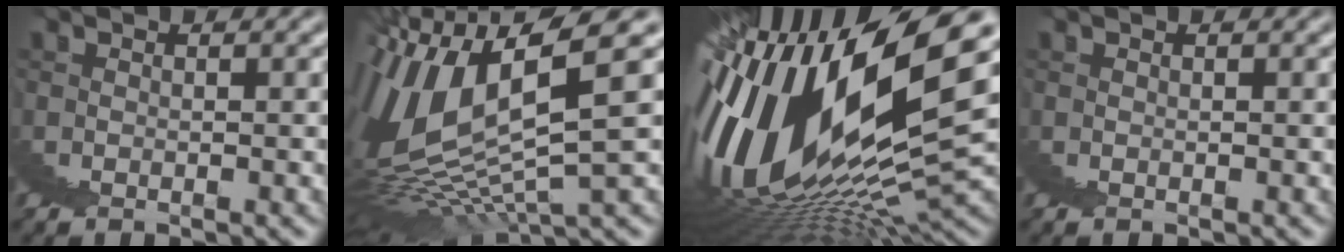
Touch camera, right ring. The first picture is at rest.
{"total": 6.9, "force": [2.9, 0.8, 6.2], "torque": [-0.114, 0.015, 0.043]}
{"total": 16.5, "force": [1.4, 6.9, 14.9], "torque": [-0.212, 0.020, 0.023]}
{"total": 0.0}